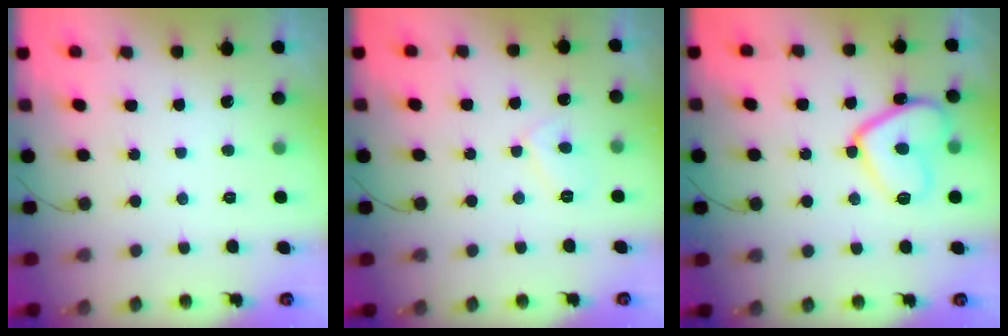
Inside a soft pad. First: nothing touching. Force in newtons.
{"total": 4.9, "press": 4.9, "slide": 0.1}
{"total": 13.5, "press": 13.5, "slide": 1.0}